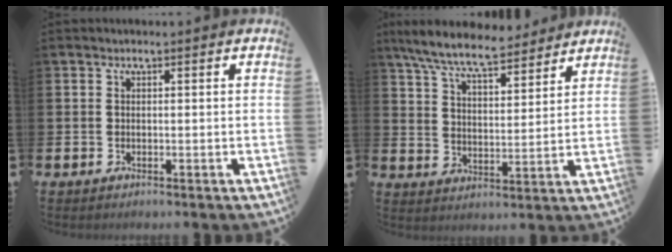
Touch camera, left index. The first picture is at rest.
{"total": 8.4, "force": [7.6, 1.4, 3.1], "torque": [-0.087, -0.038, 0.136]}